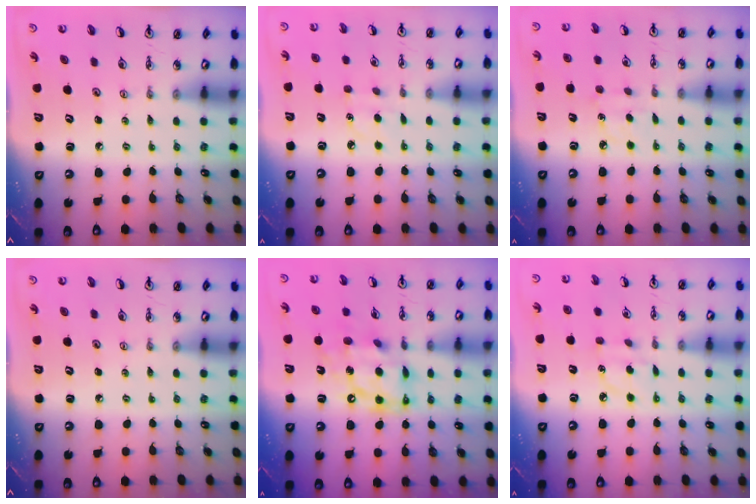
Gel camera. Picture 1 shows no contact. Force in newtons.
{"total": 4.0, "press": 4.0, "slide": 0.4}
{"total": 5.0, "press": 4.9, "slide": 0.5}
{"total": 0.0}
{"total": 14.2, "press": 14.2, "slide": 1.4}
{"total": 6.4, "press": 6.4, "slide": 0.5}